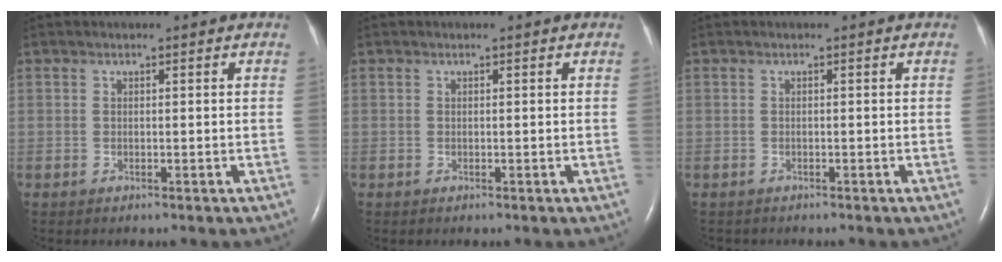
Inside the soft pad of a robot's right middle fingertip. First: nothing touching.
{"total": 0.0}
{"total": 0.6, "force": [-0.5, 0.2, 0.0], "torque": [-0.008, 0.001, -0.009]}